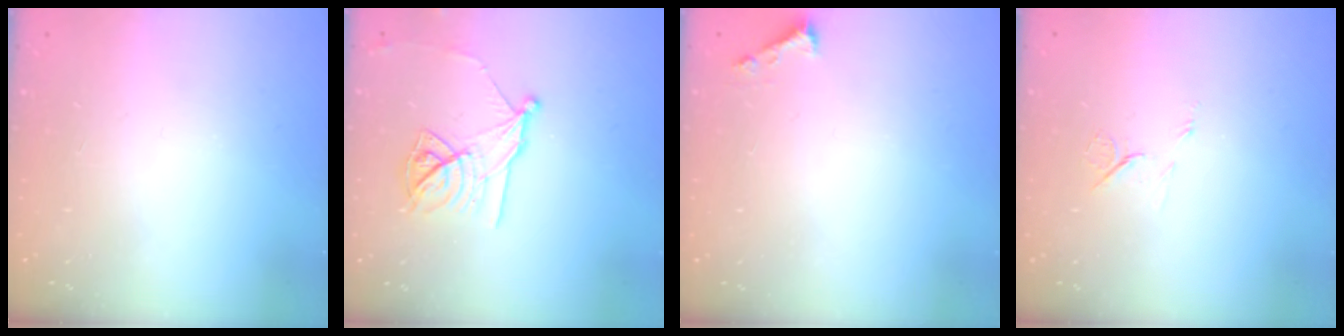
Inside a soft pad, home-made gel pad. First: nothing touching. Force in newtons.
{"total": 12.9, "press": 12.9, "slide": 0.2}
{"total": 1.6, "press": 1.6, "slide": 0.1}
{"total": 6.0, "press": 6.0, "slide": 0.8}